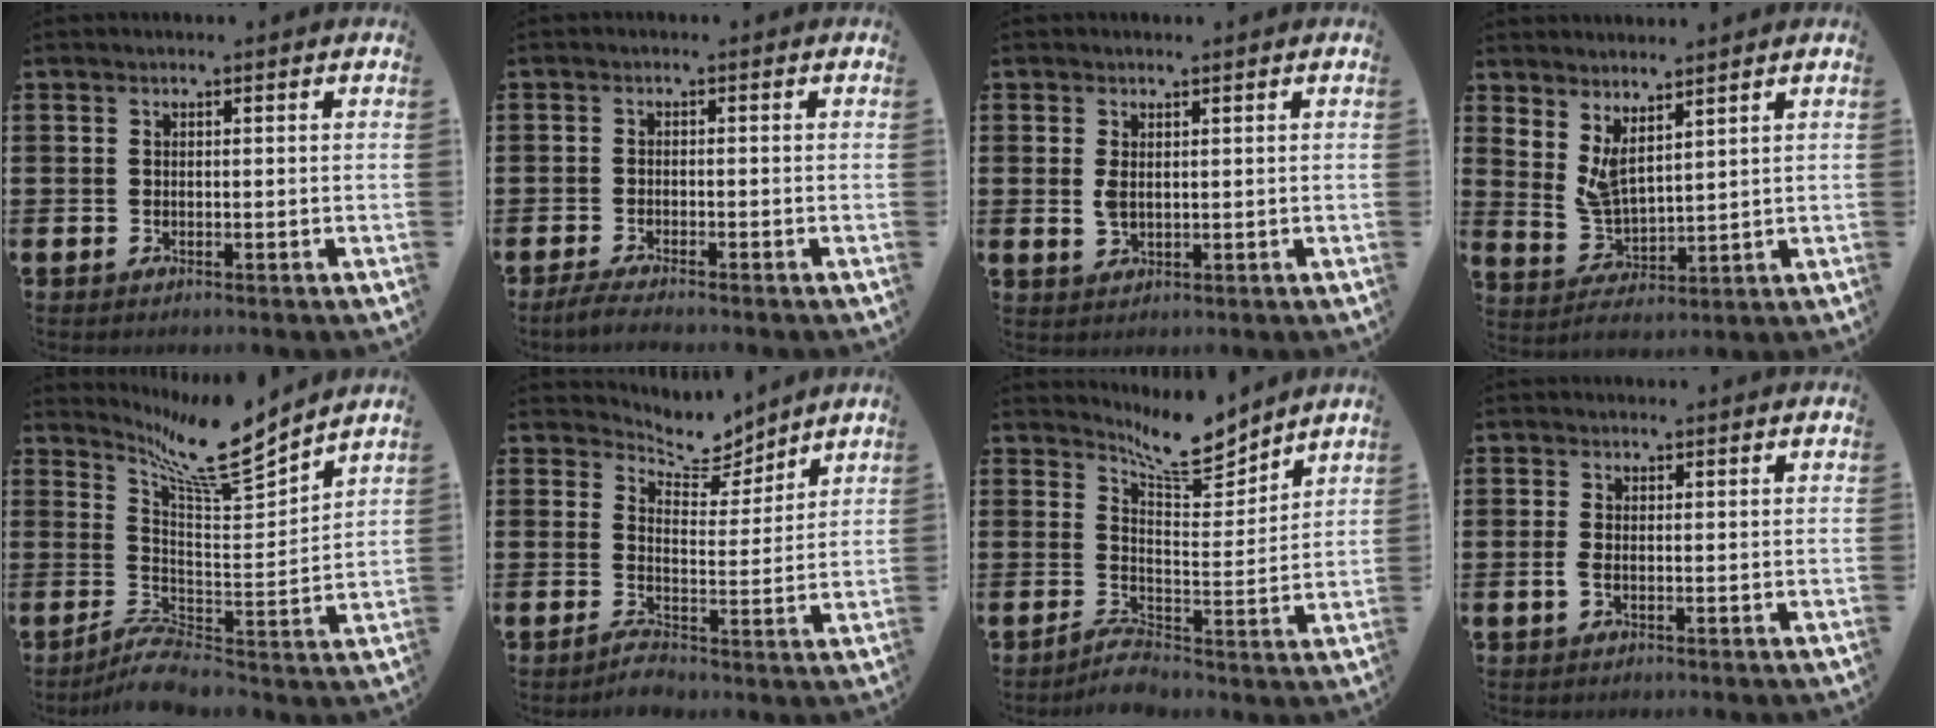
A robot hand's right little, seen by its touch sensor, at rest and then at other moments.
{"total": 1.7, "force": [-1.4, 0.0, 0.8], "torque": [-0.015, 0.002, -0.028]}
{"total": 1.7, "force": [0.7, 0.8, 1.4], "torque": [-0.020, -0.001, 0.010]}
{"total": 4.0, "force": [3.0, 1.0, 2.5], "torque": [-0.056, -0.023, 0.056]}
{"total": 8.9, "force": [5.6, 2.3, 6.6], "torque": [-0.119, -0.056, 0.092]}
{"total": 6.4, "force": [4.6, 3.4, 2.7], "torque": [-0.054, -0.038, 0.080]}
{"total": 7.0, "force": [4.9, 2.8, 4.1], "torque": [-0.074, -0.035, 0.083]}
{"total": 0.9, "force": [-0.2, 0.2, 0.9], "torque": [-0.017, -0.001, -0.003]}